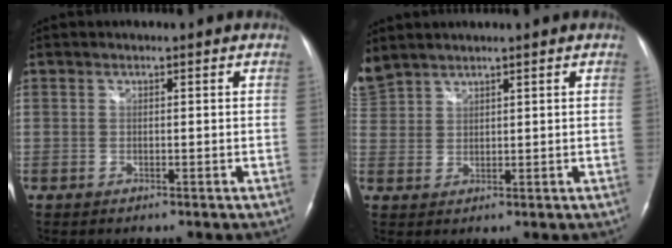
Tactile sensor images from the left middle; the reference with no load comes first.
{"total": 4.9, "force": [4.7, 1.2, 0.9], "torque": [-0.036, 0.020, 0.106]}